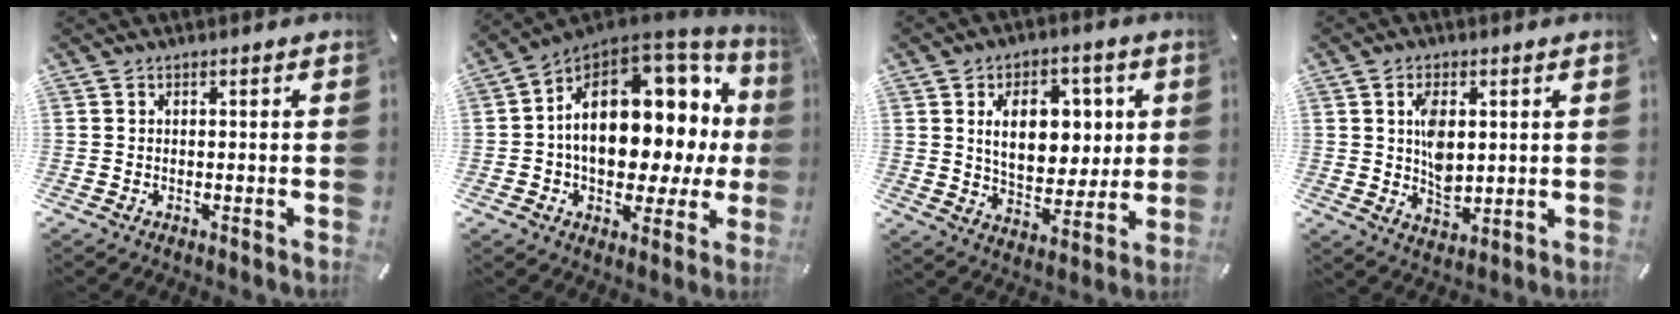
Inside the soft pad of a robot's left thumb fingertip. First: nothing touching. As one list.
[{"total": 19.9, "force": [3.0, 12.6, 15.1], "torque": [-0.225, -0.031, 0.056]}, {"total": 14.2, "force": [3.9, 9.7, 9.7], "torque": [-0.140, 0.002, 0.069]}, {"total": 7.6, "force": [1.5, 4.8, 5.6], "torque": [-0.092, -0.006, 0.023]}]